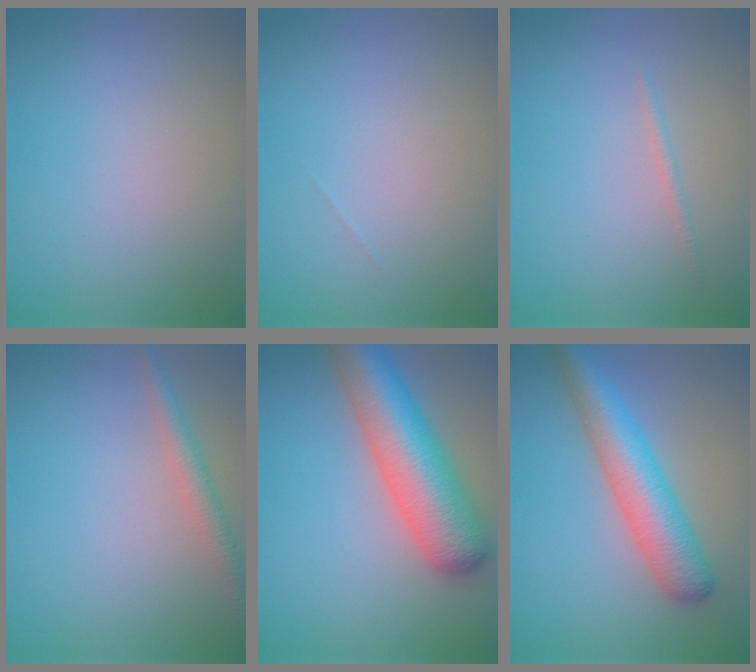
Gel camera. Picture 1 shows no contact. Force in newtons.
{"total": 0.0}
{"total": 0.6, "press": 0.6, "slide": 0.0}
{"total": 2.3, "press": 2.3, "slide": 0.1}
{"total": 9.5, "press": 9.4, "slide": 0.3}
{"total": 6.4, "press": 6.4, "slide": 0.2}